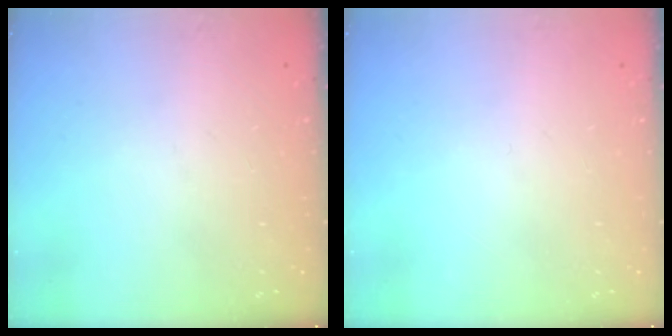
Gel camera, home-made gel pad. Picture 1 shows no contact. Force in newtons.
{"total": 0.0}